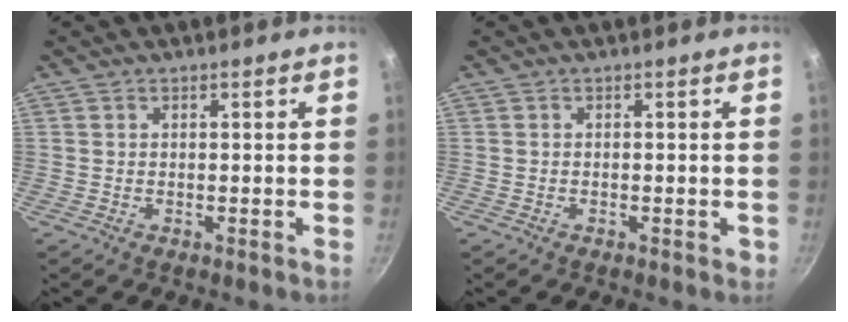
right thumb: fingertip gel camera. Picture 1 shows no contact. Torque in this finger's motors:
{"motor_torque": [-0.28, 0.01, 0.14, 0.19, 0.09]}